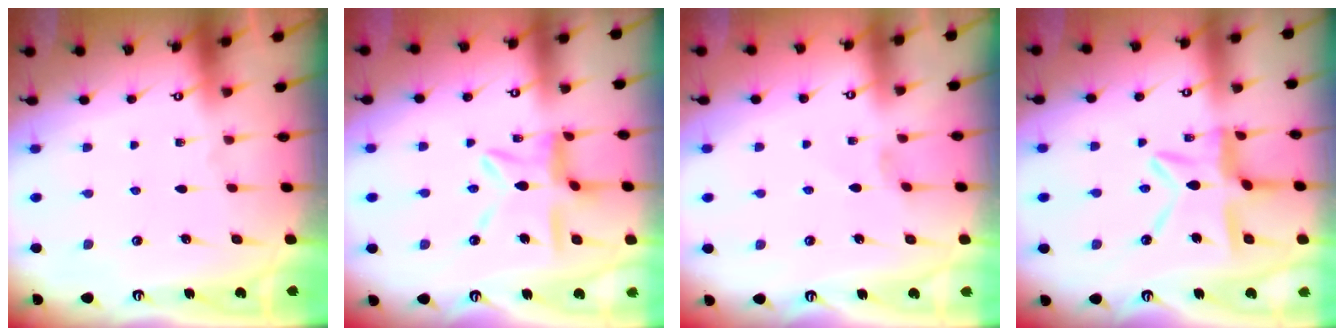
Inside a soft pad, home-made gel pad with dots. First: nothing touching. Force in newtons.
{"total": 11.7, "press": 11.7, "slide": 1.1}
{"total": 0.9, "press": 0.8, "slide": 0.3}
{"total": 12.6, "press": 12.5, "slide": 1.1}